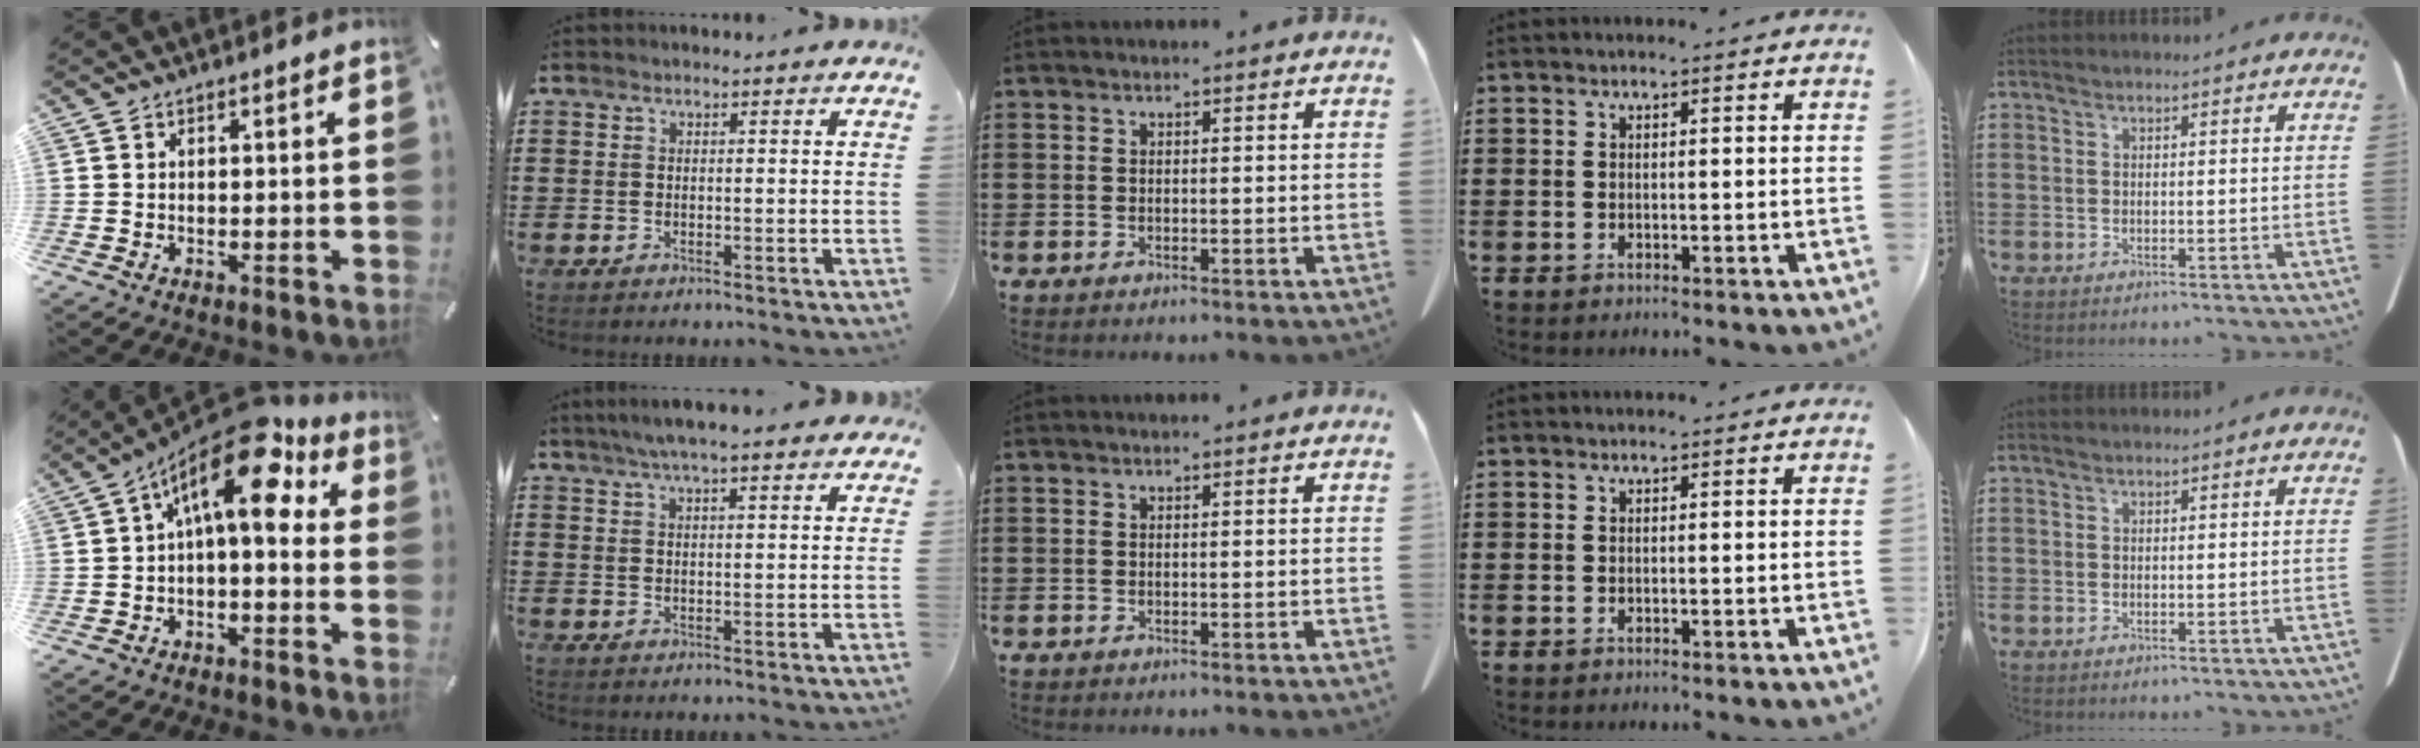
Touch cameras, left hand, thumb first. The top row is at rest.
{"thumb": {"total": 15.1, "force": [6.5, 6.4, 12.0], "torque": [-0.202, -0.044, 0.103]}, "index": {"total": 4.9, "force": [4.0, 0.5, 2.8], "torque": [-0.063, -0.002, 0.071]}}